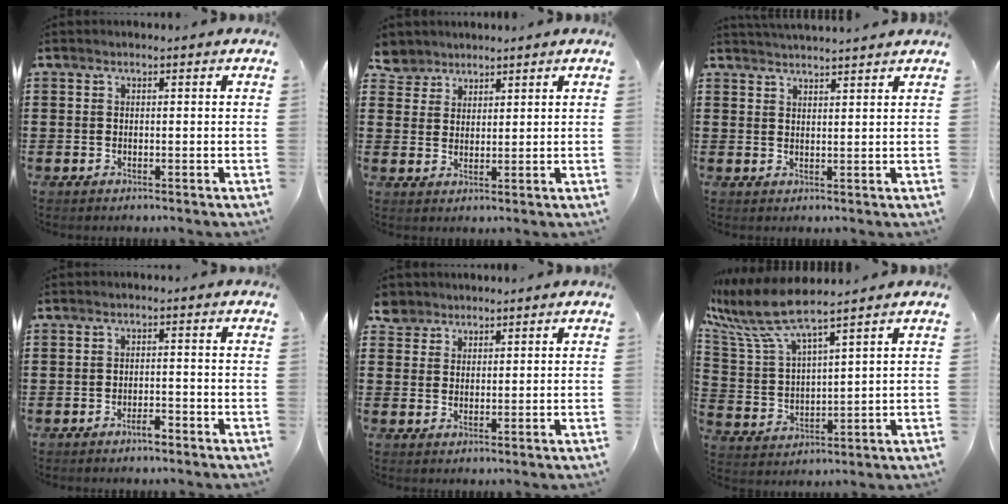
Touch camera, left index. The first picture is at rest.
{"total": 3.7, "force": [3.2, 2.0, -0.2], "torque": [-0.014, 0.000, 0.061]}
{"total": 2.4, "force": [2.3, -0.3, 0.2], "torque": [-0.009, -0.007, 0.044]}
{"total": 2.2, "force": [-1.6, 0.6, 1.3], "torque": [-0.027, 0.002, -0.032]}
{"total": 3.2, "force": [2.5, 2.0, 0.0], "torque": [-0.015, 0.010, 0.049]}
{"total": 8.4, "force": [7.2, 0.7, 4.3], "torque": [-0.120, -0.039, 0.123]}